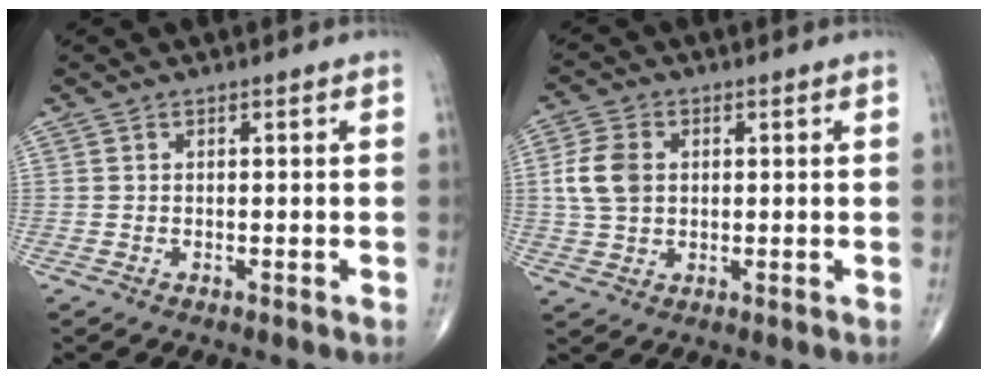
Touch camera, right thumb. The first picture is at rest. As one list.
[{"total": 7.1, "force": [1.0, 5.1, 4.8], "torque": [-0.093, 0.003, 0.020]}]